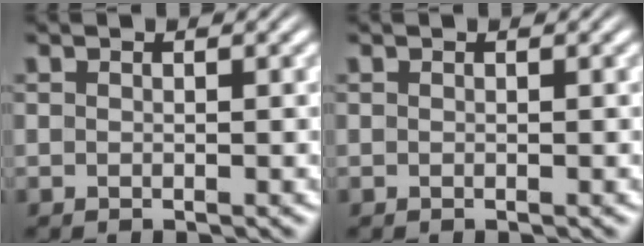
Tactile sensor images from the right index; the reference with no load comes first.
{"total": 0.0}